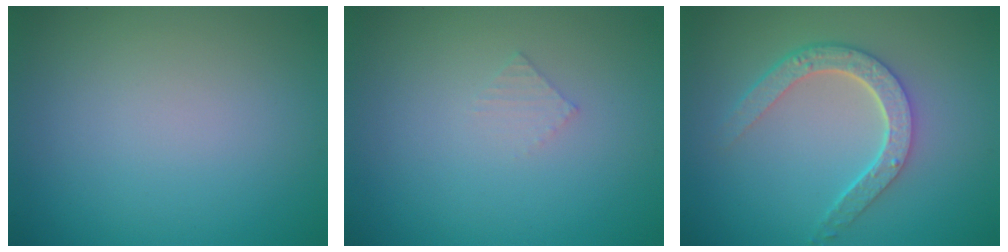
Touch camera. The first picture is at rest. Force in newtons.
{"total": 0.8, "press": 0.8, "slide": 0.1}
{"total": 4.2, "press": 3.3, "slide": 2.6}